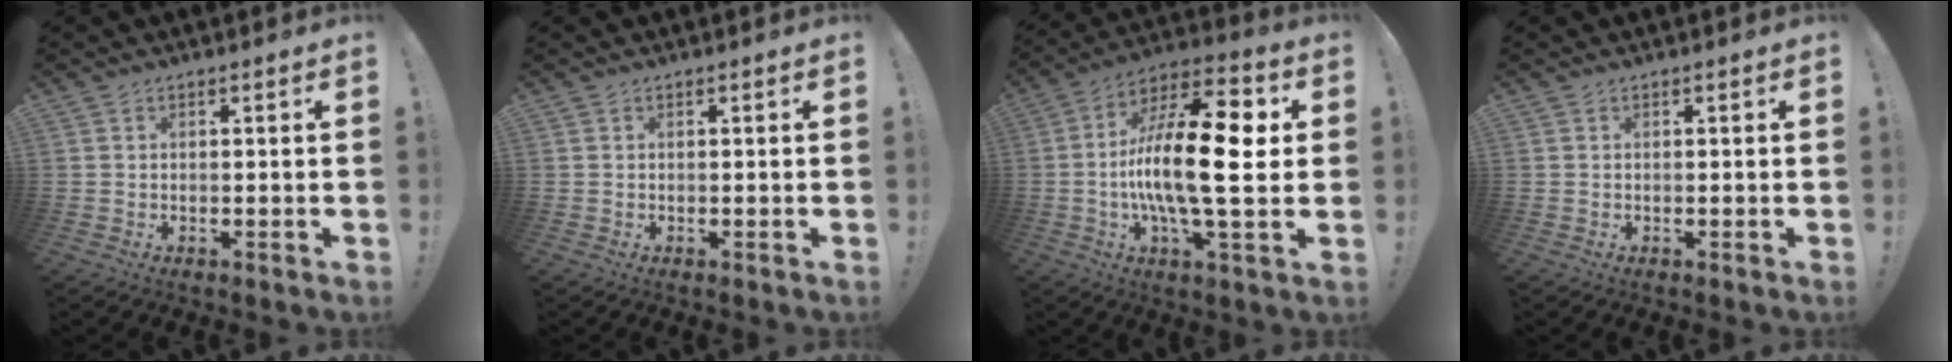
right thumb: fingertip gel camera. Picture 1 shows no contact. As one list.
[{"total": 0.0}, {"total": 22.1, "force": [-0.9, 6.5, 21.1], "torque": [-0.394, -0.002, -0.021]}, {"total": 0.0}]